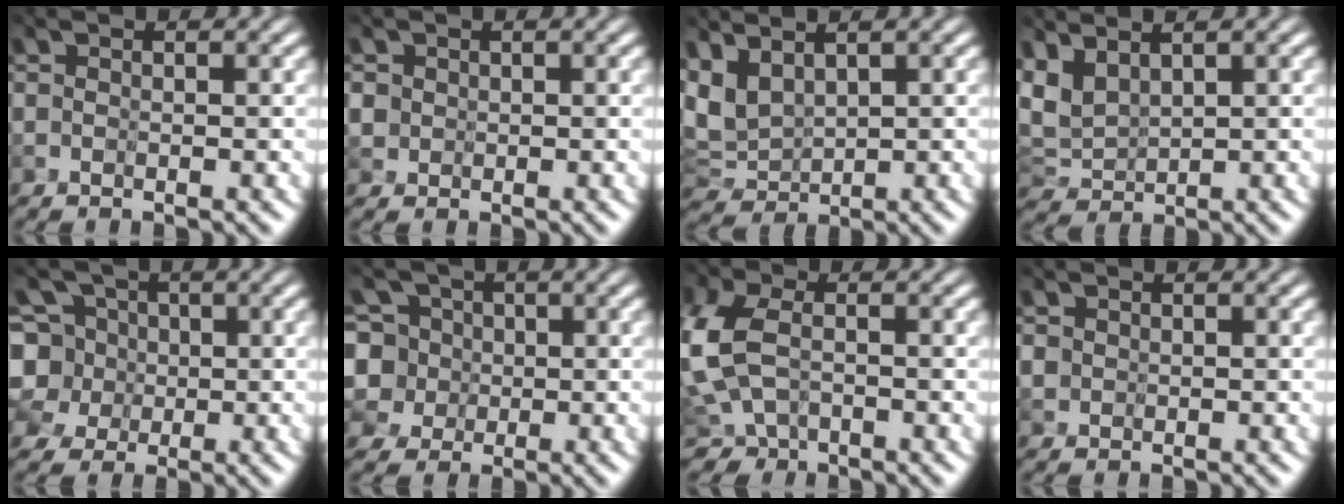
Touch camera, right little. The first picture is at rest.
{"total": 1.9, "force": [0.1, 1.8, 0.3], "torque": [-0.012, 0.012, -0.008]}
{"total": 4.7, "force": [1.5, 2.8, 3.5], "torque": [-0.113, -0.005, 0.043]}
{"total": 3.6, "force": [1.6, 1.9, 2.6], "torque": [-0.098, -0.003, 0.044]}
{"total": 4.8, "force": [0.1, 4.6, 1.5], "torque": [-0.048, 0.021, -0.020]}
{"total": 5.5, "force": [-0.3, 5.4, 1.2], "torque": [-0.059, 0.028, -0.031]}
{"total": 6.3, "force": [-3.0, 4.0, 3.9], "torque": [-0.110, -0.016, -0.053]}
{"total": 0.7, "force": [0.1, 0.7, 0.1], "torque": [-0.004, -0.001, 0.008]}